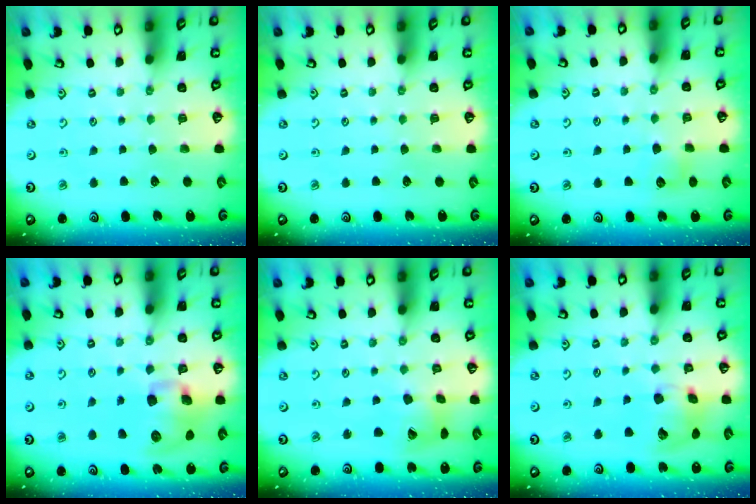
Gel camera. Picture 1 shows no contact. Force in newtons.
{"total": 0.0}
{"total": 4.9, "press": 4.8, "slide": 0.6}
{"total": 11.7, "press": 11.6, "slide": 1.8}
{"total": 11.7, "press": 11.6, "slide": 1.6}
{"total": 13.3, "press": 13.1, "slide": 2.1}